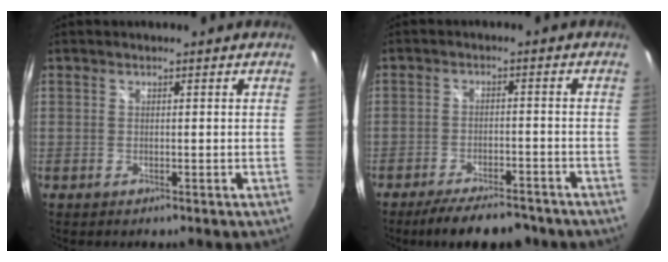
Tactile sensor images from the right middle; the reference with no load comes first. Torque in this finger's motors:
{"motor_torque": [1.09, -1.05, 0.24, 0.08]}